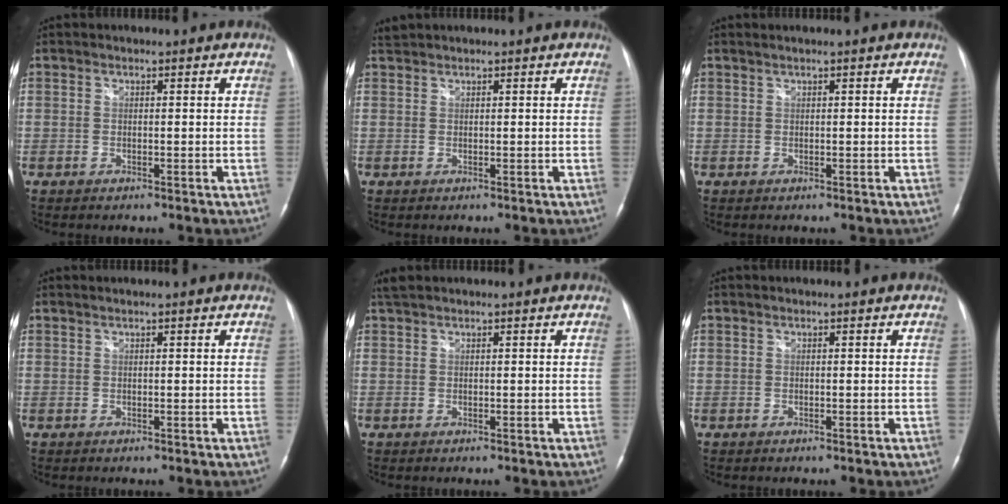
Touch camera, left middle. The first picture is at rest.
{"total": 1.0, "force": [1.0, 0.0, -0.1], "torque": [-0.007, 0.015, 0.026]}
{"total": 0.7, "force": [0.5, -0.2, 0.4], "torque": [-0.014, 0.008, 0.015]}
{"total": 0.5, "force": [0.4, -0.1, 0.3], "torque": [-0.012, 0.007, 0.012]}
{"total": 1.3, "force": [1.1, 0.2, 0.7], "torque": [-0.020, 0.022, 0.026]}
{"total": 0.0}